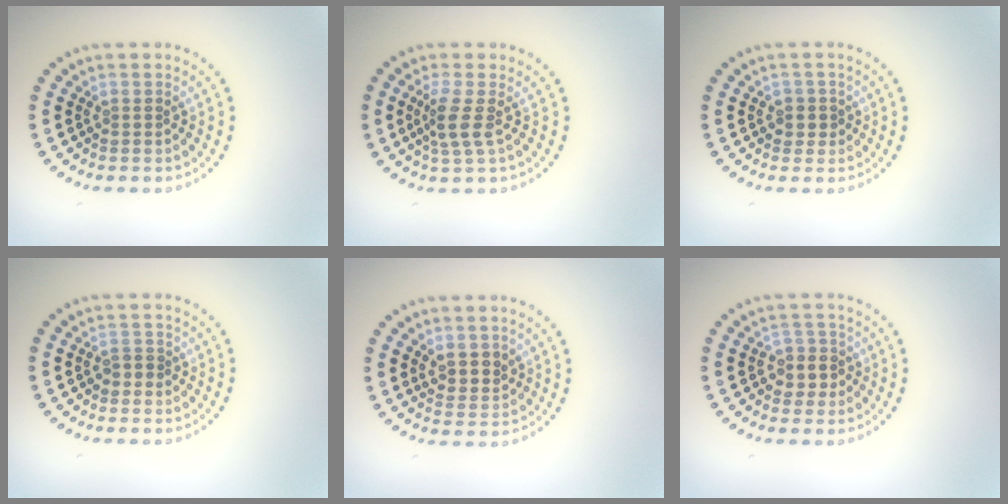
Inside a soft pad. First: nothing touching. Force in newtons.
{"total": 2.5, "press": 1.9, "slide": 1.6}
{"total": 1.5, "press": 1.2, "slide": 0.8}
{"total": 1.1, "press": 1.1, "slide": 0.4}
{"total": 2.2, "press": 2.0, "slide": 1.0}
{"total": 2.3, "press": 2.0, "slide": 1.1}